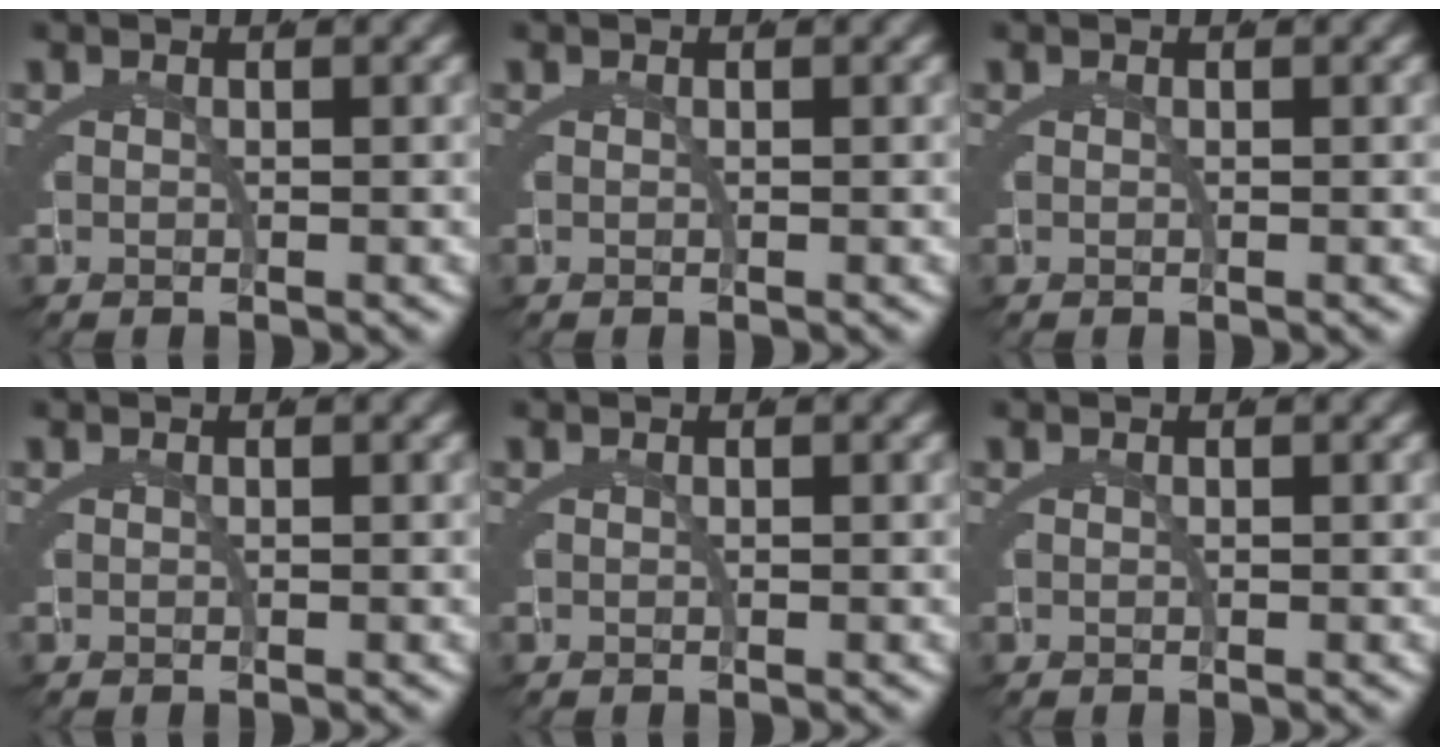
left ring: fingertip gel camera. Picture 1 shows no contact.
{"total": 0.0}
{"total": 0.0}
{"total": 0.0}
{"total": 0.0}
{"total": 0.0}